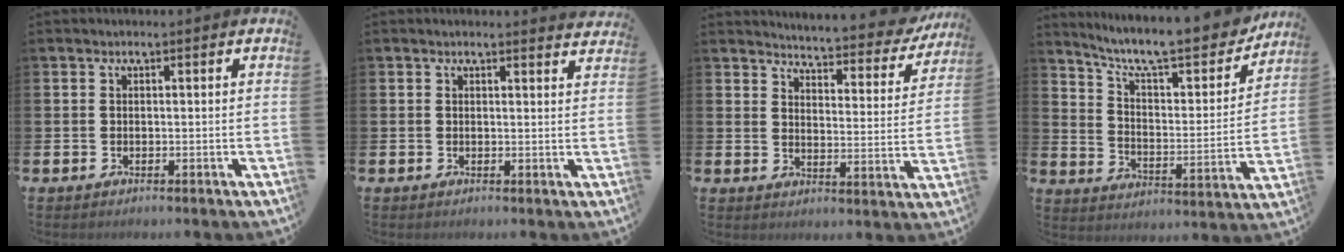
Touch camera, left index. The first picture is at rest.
{"total": 1.4, "force": [1.4, 0.0, 0.0], "torque": [0.003, -0.006, 0.024]}
{"total": 4.4, "force": [4.3, 0.6, 0.5], "torque": [-0.023, -0.046, 0.067]}
{"total": 10.3, "force": [9.1, 2.3, 4.4], "torque": [-0.104, -0.069, 0.149]}